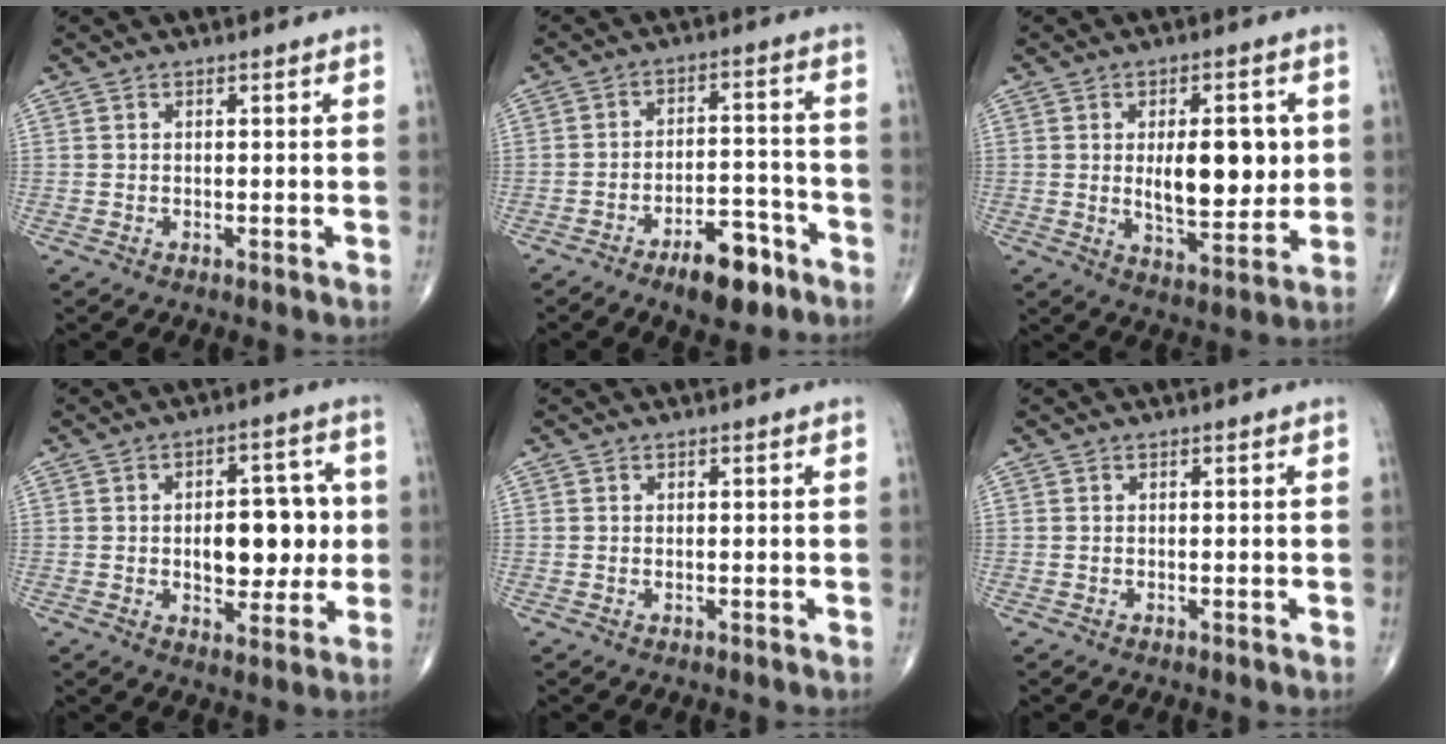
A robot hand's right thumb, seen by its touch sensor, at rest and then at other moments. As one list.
[{"total": 9.6, "force": [-6.1, 4.1, 6.2], "torque": [-0.074, 0.046, -0.095]}, {"total": 12.7, "force": [1.5, 5.7, 11.2], "torque": [-0.139, -0.019, 0.031]}, {"total": 12.4, "force": [0.0, 7.0, 10.2], "torque": [-0.099, 0.013, 0.006]}, {"total": 0.0}, {"total": 0.0}]